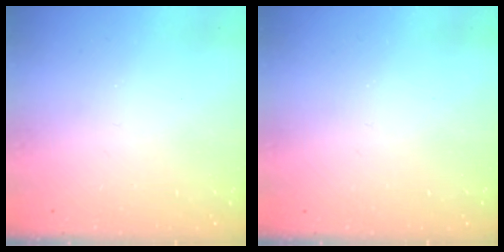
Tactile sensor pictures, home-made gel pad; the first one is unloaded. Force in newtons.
{"total": 0.0}